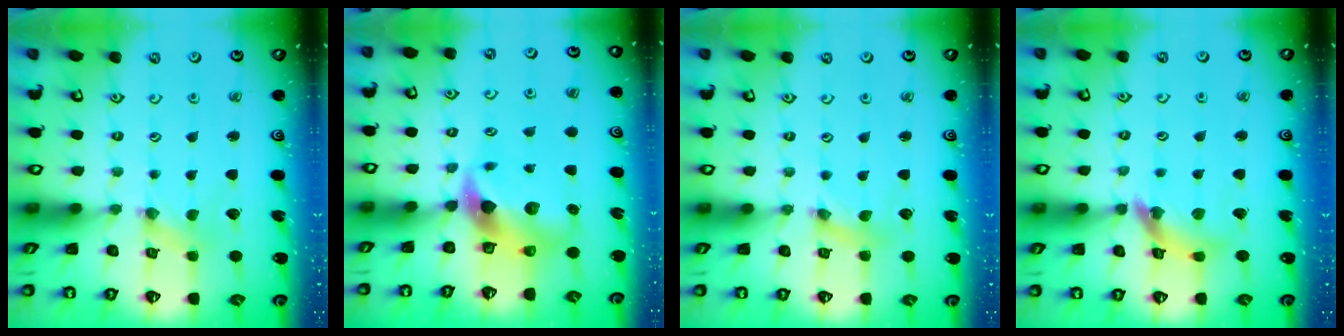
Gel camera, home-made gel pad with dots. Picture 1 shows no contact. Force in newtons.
{"total": 9.9, "press": 9.8, "slide": 1.5}
{"total": 2.1, "press": 2.1, "slide": 0.3}
{"total": 11.8, "press": 11.7, "slide": 1.4}